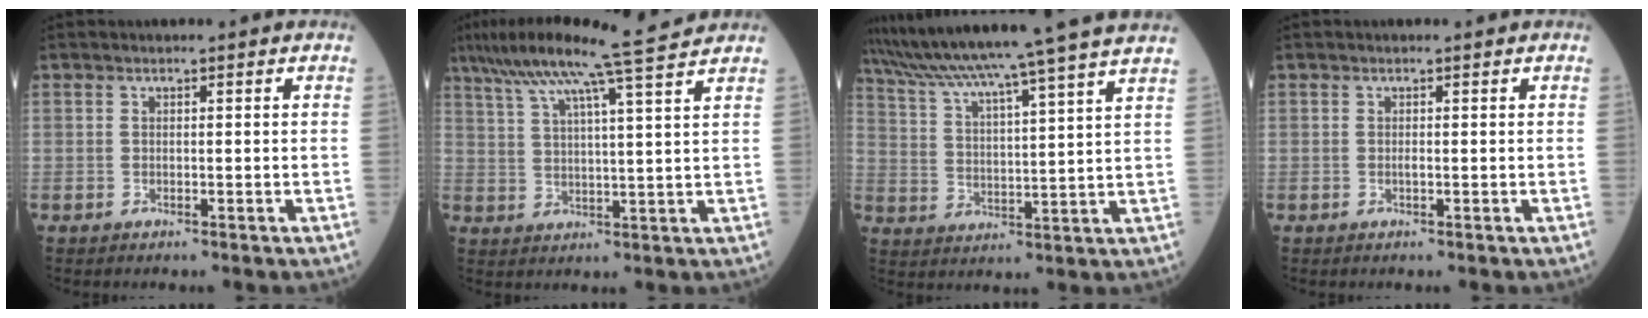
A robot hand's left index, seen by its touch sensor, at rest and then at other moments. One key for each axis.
{"total": 13.5, "fx": 11.0, "fy": -1.5, "fz": 7.7, "tx": -0.134, "ty": 0.013, "tz": 0.156}
{"total": 20.9, "fx": 18.0, "fy": -2.5, "fz": 10.1, "tx": -0.179, "ty": -0.019, "tz": 0.261}
{"total": 0.0}